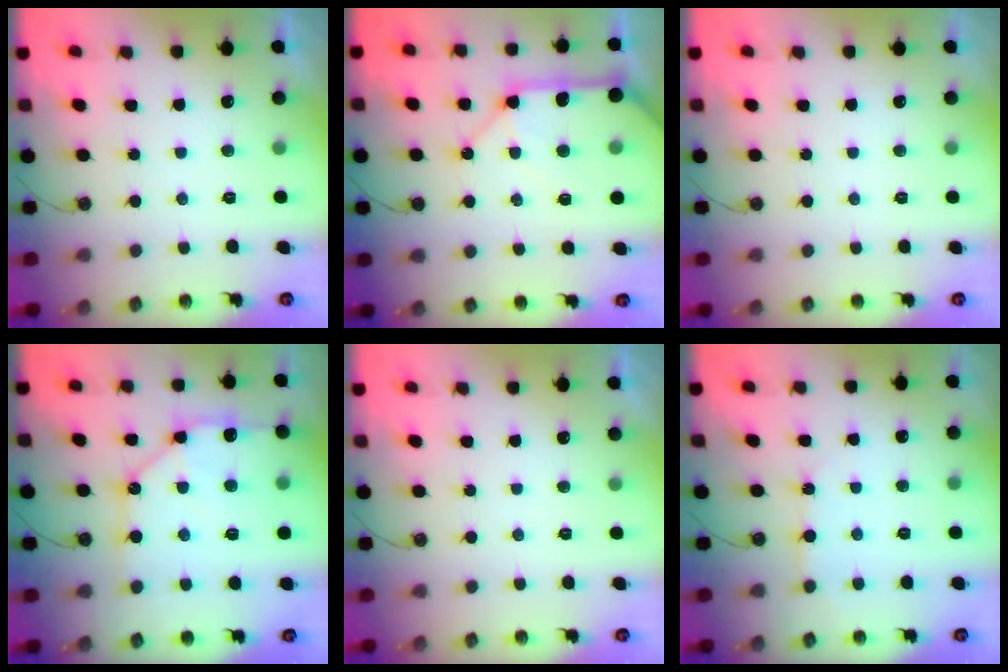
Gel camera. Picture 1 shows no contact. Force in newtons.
{"total": 14.4, "press": 14.3, "slide": 2.1}
{"total": 0.0}
{"total": 13.6, "press": 13.5, "slide": 1.6}
{"total": 0.0}
{"total": 3.6, "press": 3.6, "slide": 0.2}